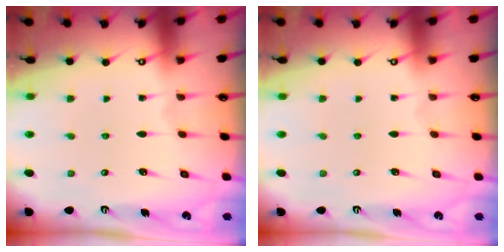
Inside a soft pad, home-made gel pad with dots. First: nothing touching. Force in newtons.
{"total": 0.0}